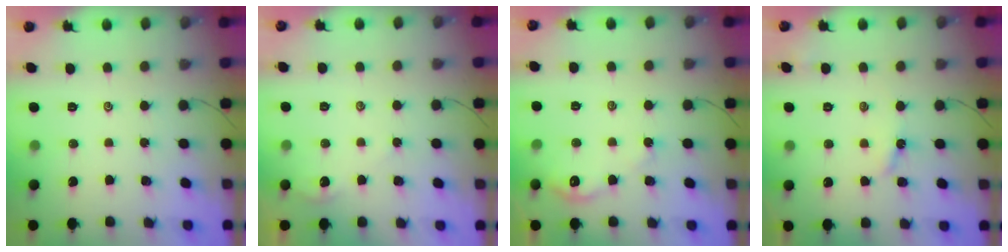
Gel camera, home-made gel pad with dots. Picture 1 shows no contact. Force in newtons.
{"total": 0.6, "press": 0.5, "slide": 0.3}
{"total": 4.9, "press": 4.8, "slide": 0.4}
{"total": 3.4, "press": 3.4, "slide": 0.0}